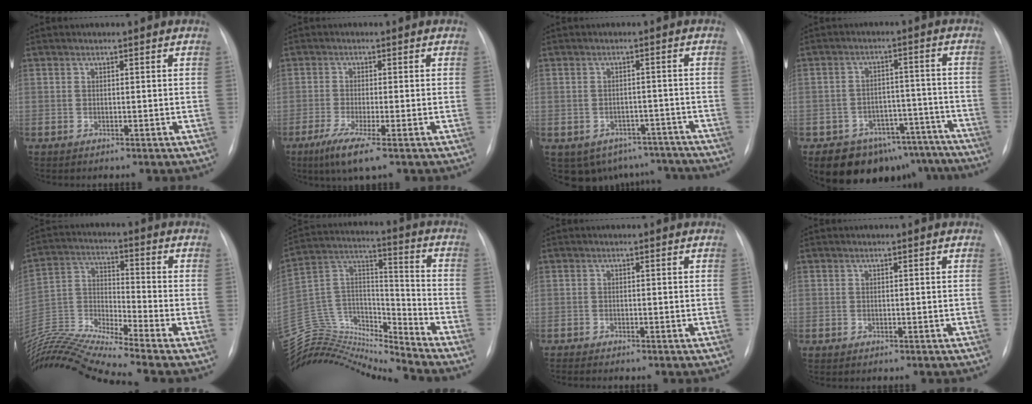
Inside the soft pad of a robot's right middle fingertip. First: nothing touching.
{"total": 5.4, "force": [-3.0, 0.1, 4.5], "torque": [-0.089, -0.020, -0.058]}
{"total": 9.9, "force": [-7.7, 6.2, 1.3], "torque": [-0.008, 0.022, -0.083]}
{"total": 13.8, "force": [-11.1, 7.6, 2.9], "torque": [-0.013, 0.047, -0.139]}
{"total": 20.3, "force": [-18.5, -2.0, 8.1], "torque": [-0.184, -0.004, -0.336]}
{"total": 19.6, "force": [-19.3, 0.2, 2.9], "torque": [-0.051, 0.064, -0.340]}
{"total": 1.7, "force": [-1.5, -0.3, 0.6], "torque": [-0.012, -0.004, -0.027]}
{"total": 0.0}